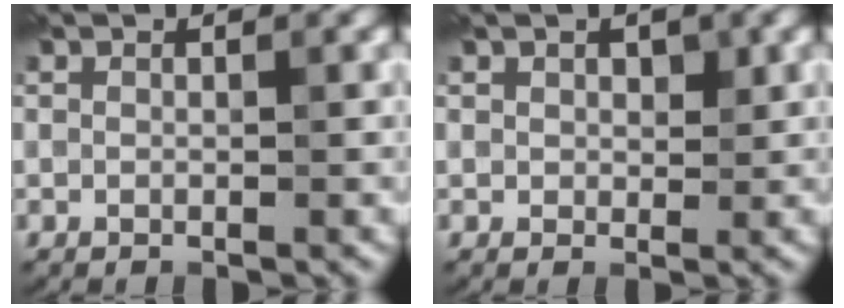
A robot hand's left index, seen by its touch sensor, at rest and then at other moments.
{"total": 1.4, "force": [0.7, 1.0, 0.6], "torque": [-0.007, 0.003, 0.012]}